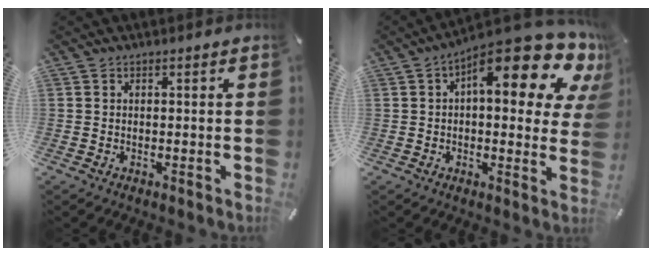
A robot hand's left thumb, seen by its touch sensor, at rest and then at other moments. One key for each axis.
{"total": 19.0, "fx": 10.2, "fy": 6.8, "fz": 14.6, "tx": -0.195, "ty": -0.084, "tz": 0.164}